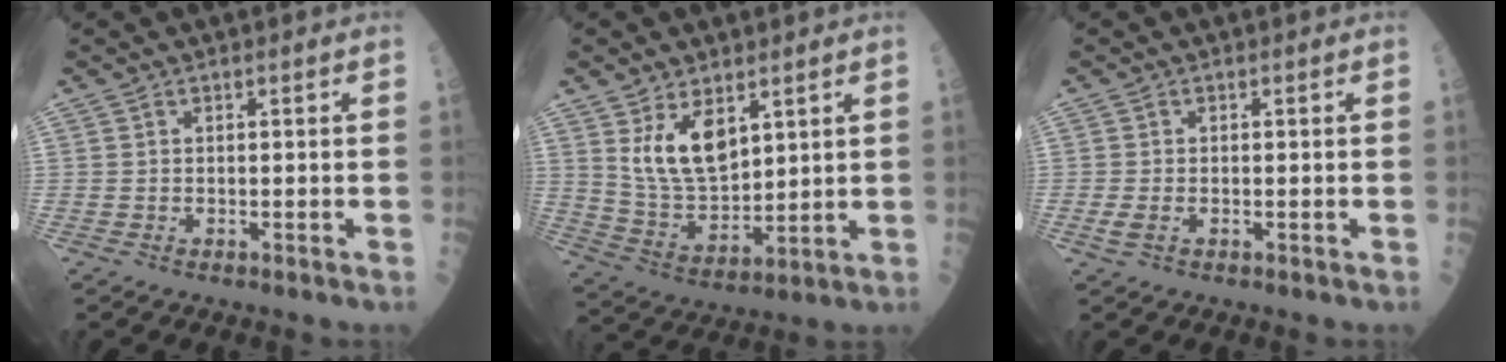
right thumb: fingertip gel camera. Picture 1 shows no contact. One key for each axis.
{"total": 10.3, "fx": 4.8, "fy": 5.4, "fz": 7.3, "tx": -0.115, "ty": -0.032, "tz": 0.107}
{"total": 1.8, "fx": -0.5, "fy": 1.0, "fz": 1.4, "tx": -0.037, "ty": -0.002, "tz": -0.013}